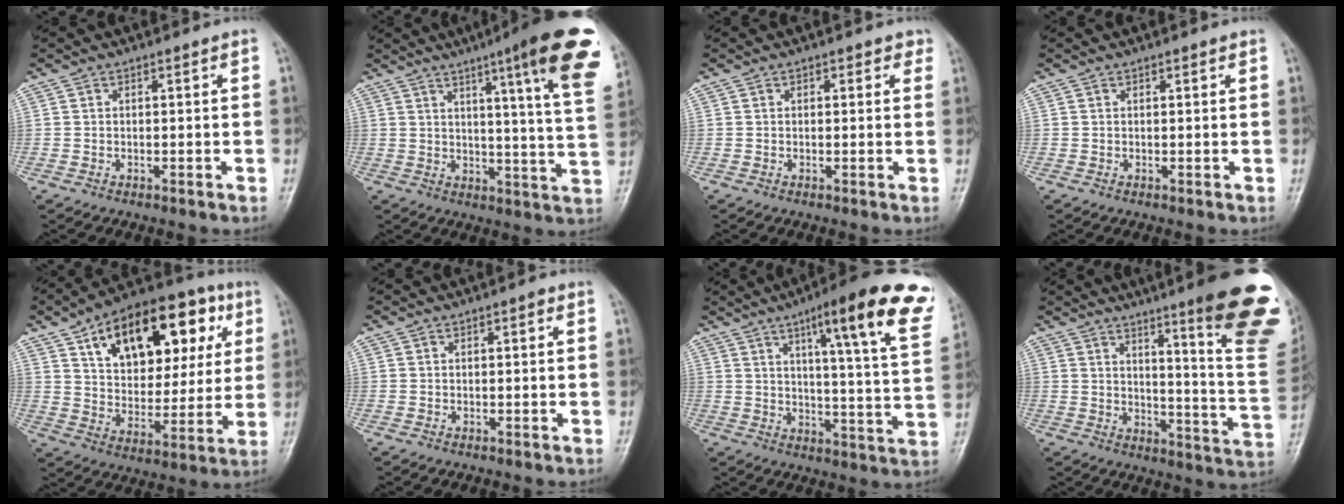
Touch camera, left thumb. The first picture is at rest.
{"total": 20.3, "force": [10.9, 2.0, 16.9], "torque": [-0.203, -0.043, 0.128]}
{"total": 1.8, "force": [1.0, 1.2, 0.9], "torque": [0.009, -0.001, 0.006]}
{"total": 0.5, "force": [0.4, 0.2, 0.3], "torque": [-0.004, -0.001, 0.003]}
{"total": 24.1, "force": [10.2, 13.4, 17.3], "torque": [-0.212, 0.002, 0.159]}
{"total": 0.7, "force": [0.3, 0.3, 0.6], "torque": [-0.009, 0.001, 0.001]}
{"total": 22.7, "force": [12.3, 3.8, 18.7], "torque": [-0.236, -0.033, 0.156]}
{"total": 23.8, "force": [13.6, 3.0, 19.2], "torque": [-0.203, -0.076, 0.178]}